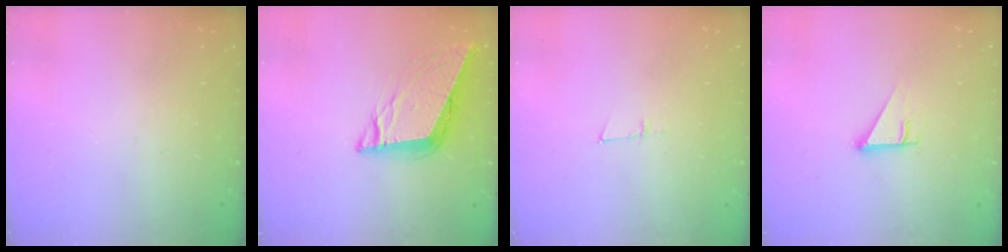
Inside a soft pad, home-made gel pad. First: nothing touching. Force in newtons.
{"total": 9.8, "press": 9.3, "slide": 3.1}
{"total": 3.9, "press": 3.8, "slide": 0.9}
{"total": 2.7, "press": 2.7, "slide": 0.1}